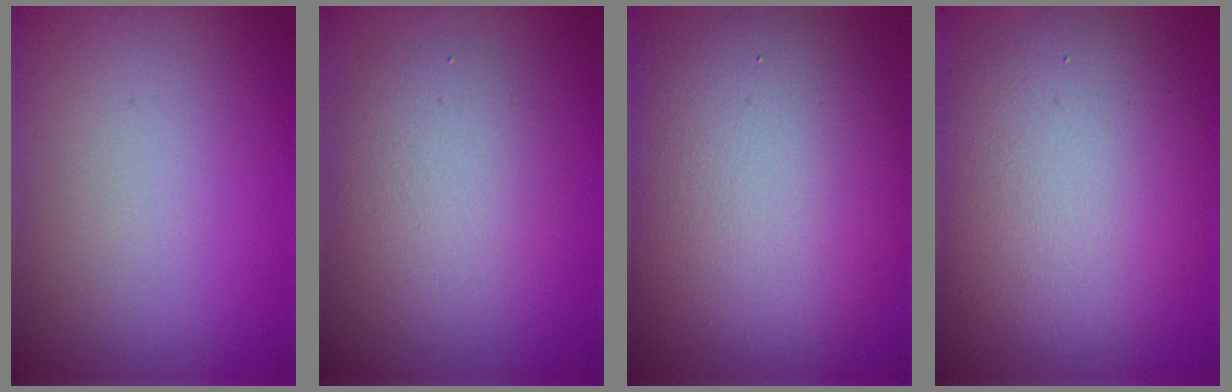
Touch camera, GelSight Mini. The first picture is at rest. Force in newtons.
{"total": 3.8, "press": 3.8, "slide": 0.3}
{"total": 12.3, "press": 12.3, "slide": 0.9}
{"total": 10.4, "press": 10.4, "slide": 0.6}